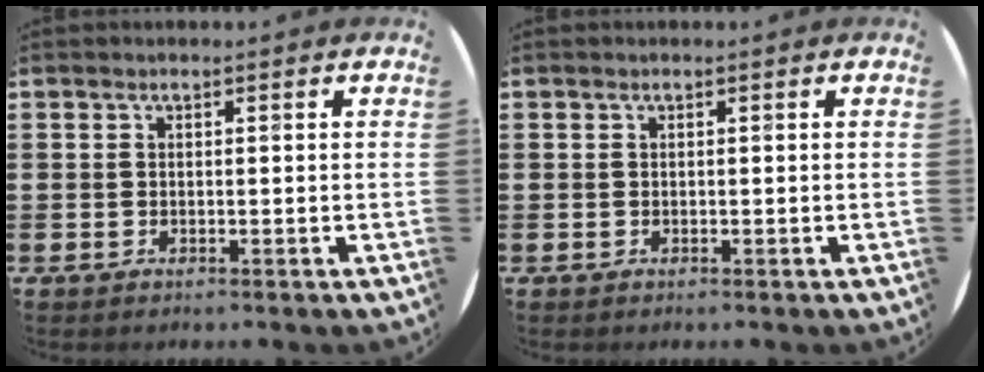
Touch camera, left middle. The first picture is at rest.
{"total": 0.0}